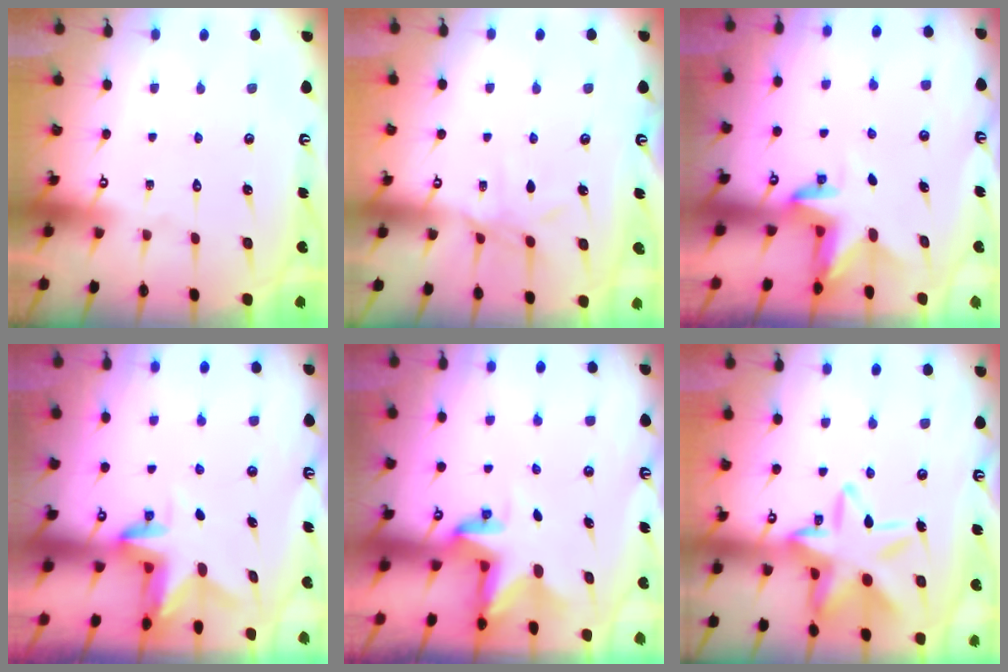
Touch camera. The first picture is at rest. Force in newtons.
{"total": 6.3, "press": 6.3, "slide": 0.6}
{"total": 3.2, "press": 3.2, "slide": 0.1}
{"total": 3.1, "press": 3.1, "slide": 0.3}
{"total": 2.9, "press": 2.9, "slide": 0.1}
{"total": 18.0, "press": 18.0, "slide": 1.1}